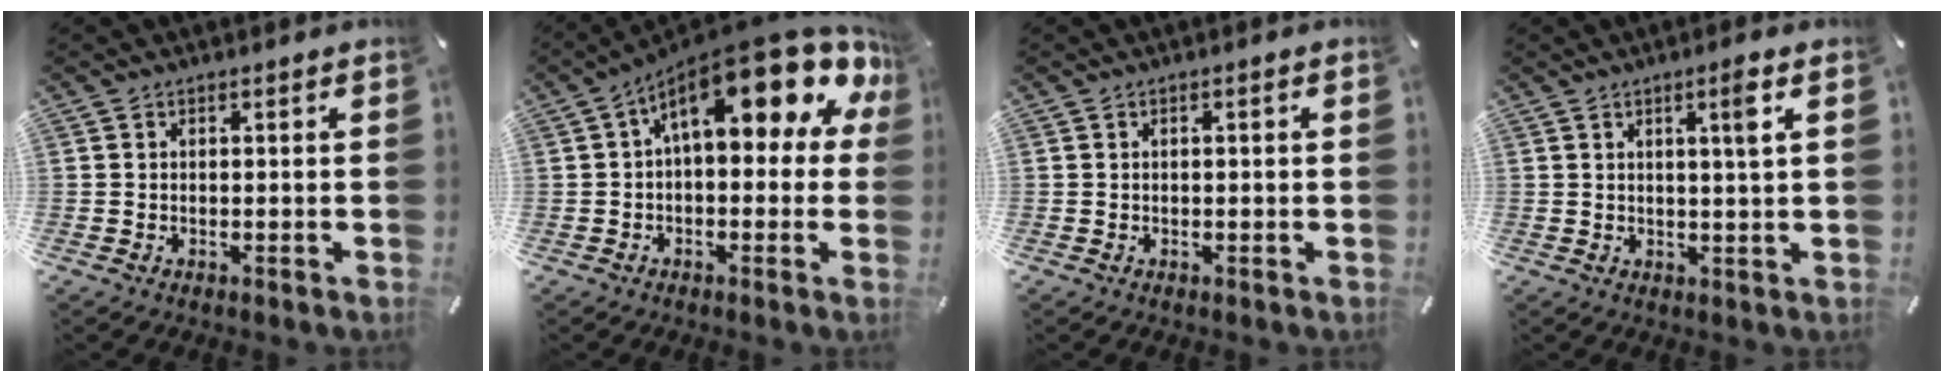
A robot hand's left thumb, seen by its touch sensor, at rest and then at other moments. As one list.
[{"total": 17.6, "force": [8.0, 6.5, 14.3], "torque": [-0.221, -0.057, 0.132]}, {"total": 1.0, "force": [-0.1, 0.2, 0.9], "torque": [-0.016, 0.000, -0.001]}, {"total": 4.3, "force": [1.7, -0.1, 4.0], "torque": [-0.064, -0.008, 0.021]}]